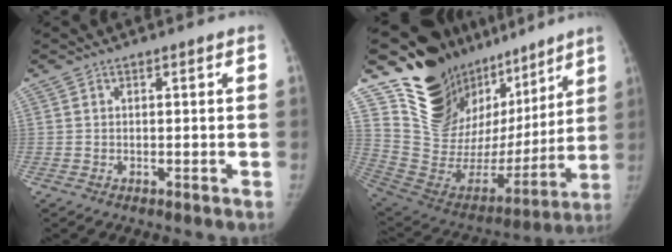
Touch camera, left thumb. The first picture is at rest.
{"total": 30.3, "force": [20.2, 17.4, 14.4], "torque": [-0.193, -0.075, 0.334]}